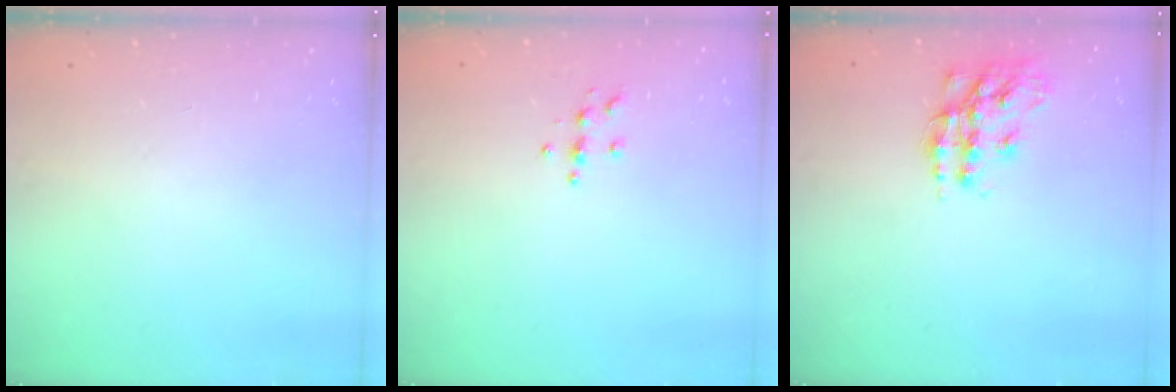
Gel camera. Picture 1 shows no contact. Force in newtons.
{"total": 4.0, "press": 3.9, "slide": 0.4}
{"total": 14.2, "press": 14.2, "slide": 0.9}